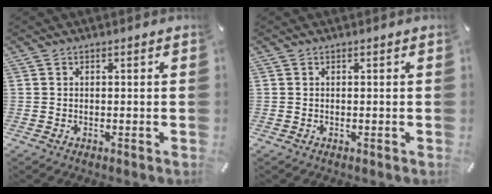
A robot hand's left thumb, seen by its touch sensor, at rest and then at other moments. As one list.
[{"total": 0.0}]